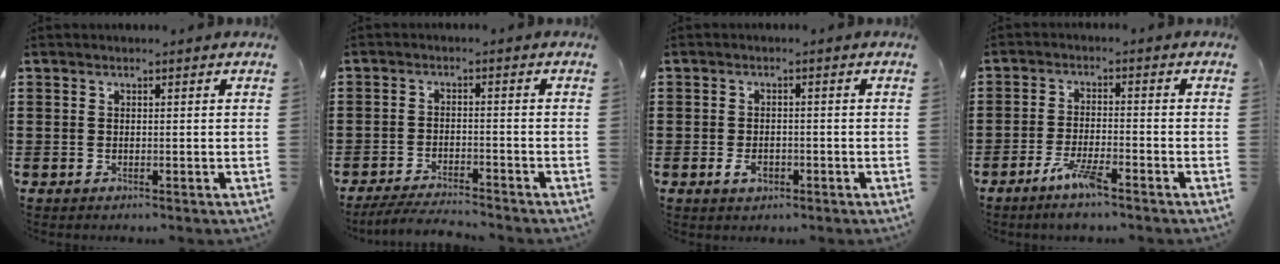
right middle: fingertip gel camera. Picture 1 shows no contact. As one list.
[{"total": 4.0, "force": [-3.9, 0.1, 1.1], "torque": [-0.025, -0.004, -0.079]}, {"total": 2.4, "force": [-0.9, 1.3, 1.7], "torque": [-0.033, 0.001, -0.017]}, {"total": 4.9, "force": [-3.3, 0.7, 3.5], "torque": [-0.075, -0.002, -0.063]}]